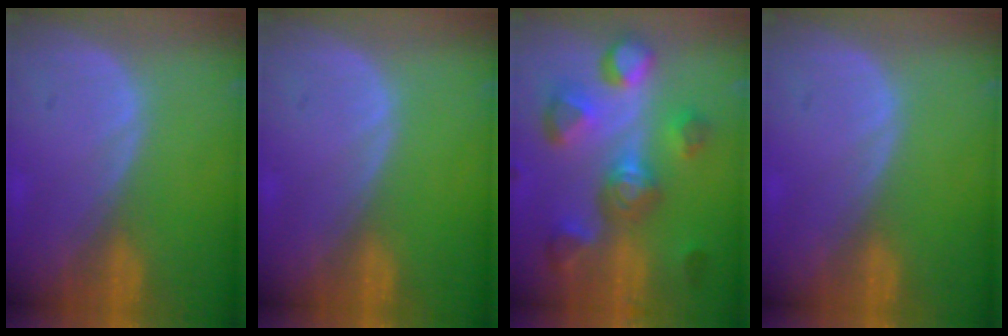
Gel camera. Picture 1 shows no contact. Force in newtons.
{"total": 0.0}
{"total": 10.0, "press": 9.8, "slide": 2.1}
{"total": 0.0}